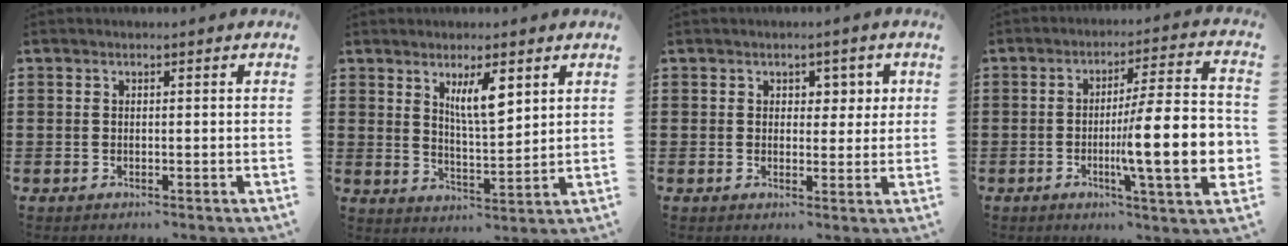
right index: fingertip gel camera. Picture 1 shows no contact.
{"total": 6.4, "force": [3.1, 1.9, 5.2], "torque": [-0.094, -0.002, 0.050]}
{"total": 2.8, "force": [1.2, 2.1, 1.3], "torque": [-0.018, 0.003, 0.015]}
{"total": 14.8, "force": [-2.9, 2.2, 14.4], "torque": [-0.221, -0.017, -0.057]}